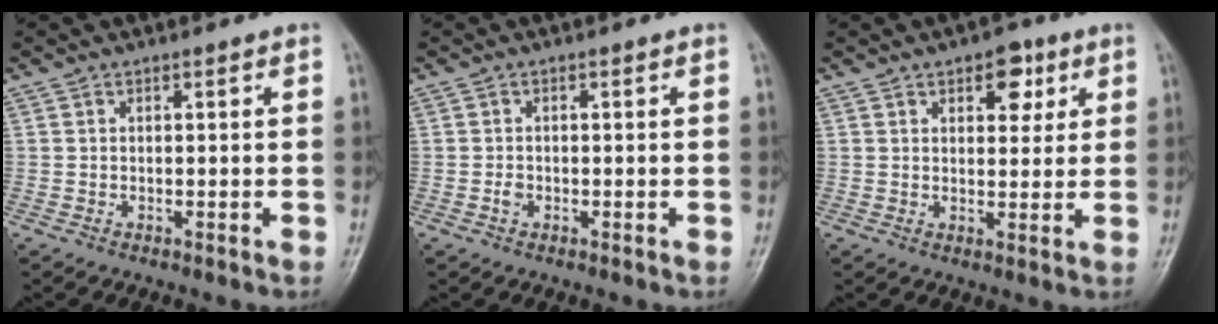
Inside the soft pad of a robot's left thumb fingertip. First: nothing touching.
{"total": 1.2, "force": [-0.4, 0.9, 0.7], "torque": [-0.009, 0.002, -0.009]}
{"total": 6.3, "force": [3.0, 3.6, 4.2], "torque": [-0.025, -0.009, 0.036]}